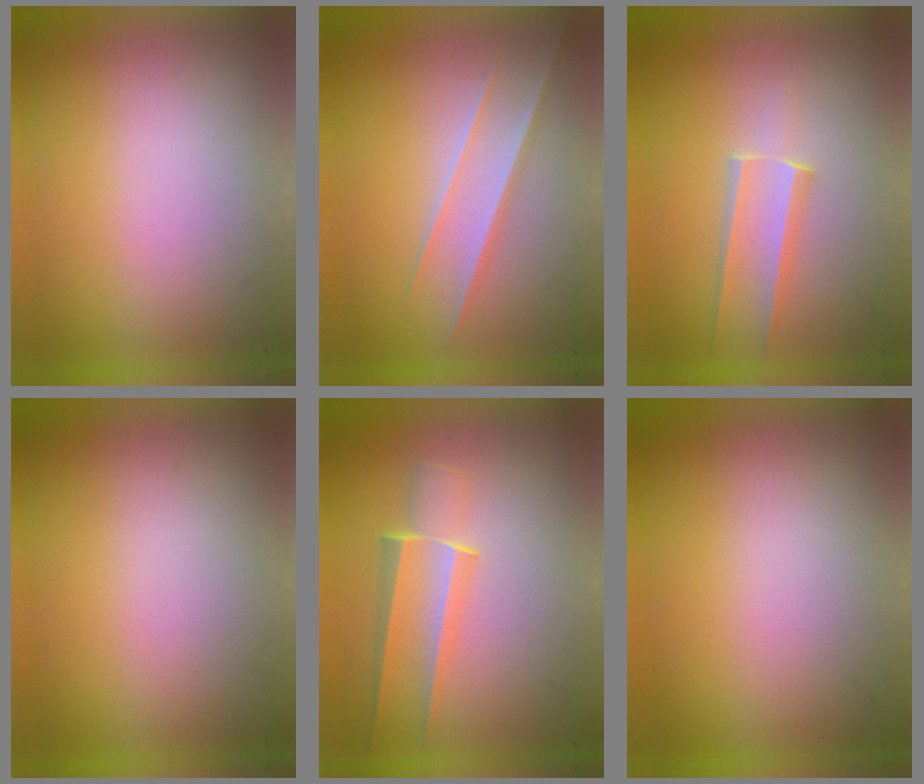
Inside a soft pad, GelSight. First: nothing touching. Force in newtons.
{"total": 1.5}
{"total": 2.0}
{"total": 0.0}
{"total": 2.6}
{"total": 0.0}